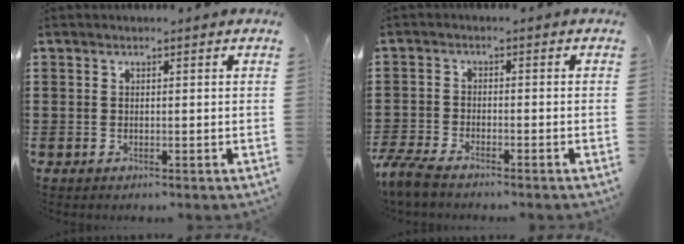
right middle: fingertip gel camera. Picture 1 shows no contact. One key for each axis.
{"total": 4.0, "fx": -3.5, "fy": 0.6, "fz": 1.7, "tx": -0.057, "ty": -0.008, "tz": -0.077}